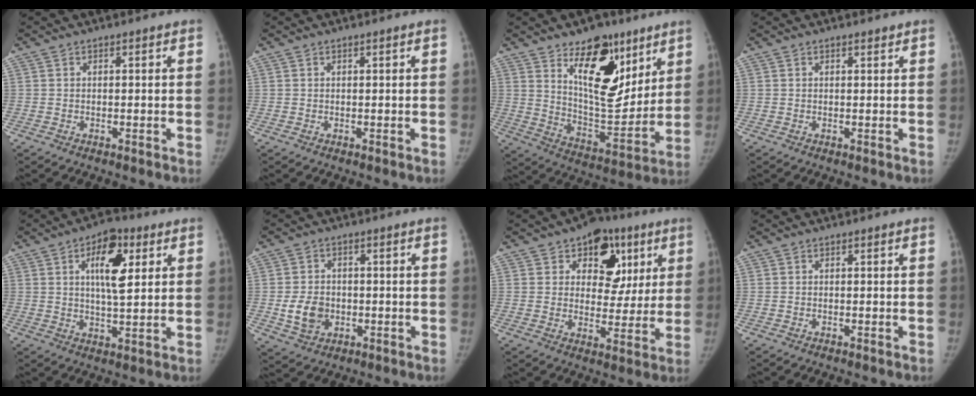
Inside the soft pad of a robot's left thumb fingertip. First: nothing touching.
{"total": 0.0}
{"total": 18.6, "force": [10.0, 9.6, 12.4], "torque": [-0.126, -0.076, 0.169]}
{"total": 0.7, "force": [0.6, 0.3, 0.0], "torque": [0.003, -0.006, 0.006]}
{"total": 10.4, "force": [3.5, 4.6, 8.6], "torque": [-0.111, -0.011, 0.051]}
{"total": 6.9, "force": [-1.1, 5.6, 4.0], "torque": [-0.052, 0.003, -0.013]}
{"total": 13.6, "force": [6.0, 9.9, 7.2], "torque": [-0.028, -0.011, 0.080]}
{"total": 0.0}